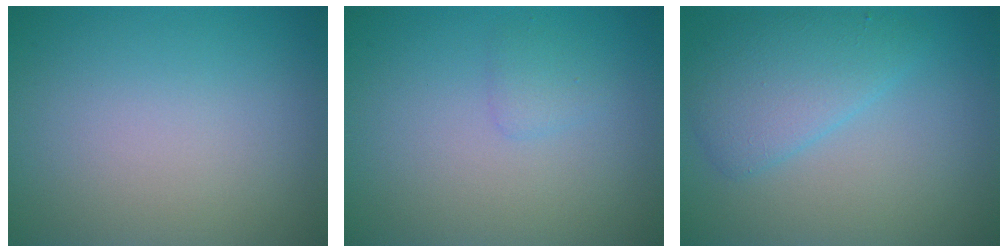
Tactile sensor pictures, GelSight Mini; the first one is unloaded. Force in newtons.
{"total": 0.9, "press": 0.9, "slide": 0.2}
{"total": 3.9, "press": 3.9, "slide": 0.1}